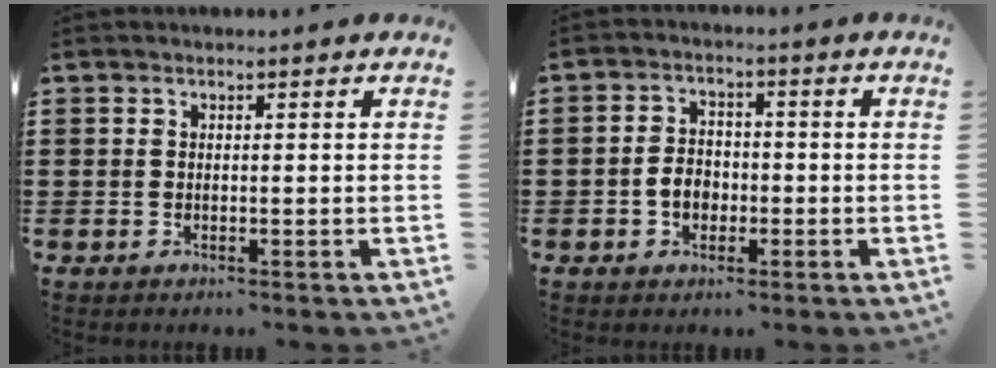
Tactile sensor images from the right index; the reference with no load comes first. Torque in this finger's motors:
{"motor_torque": [1.33, 0.81, 0.50, 0.07]}